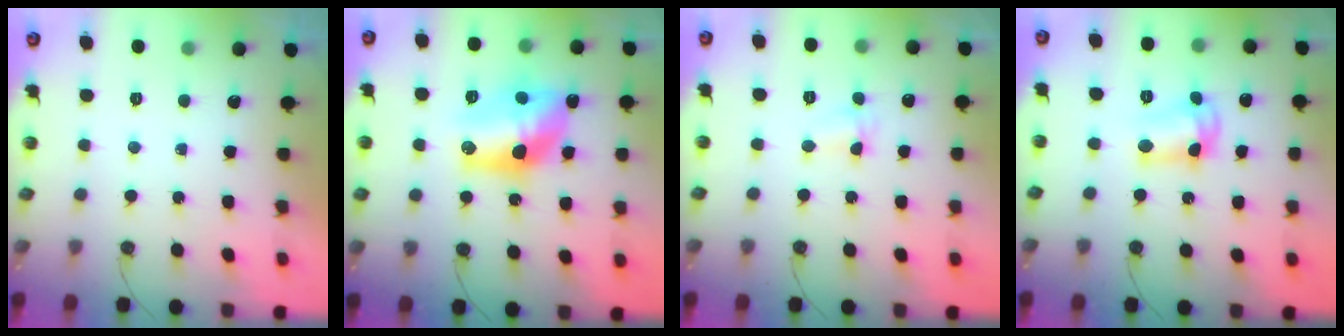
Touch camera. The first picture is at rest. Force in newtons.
{"total": 14.1, "press": 14.1, "slide": 1.1}
{"total": 2.8, "press": 2.6, "slide": 1.0}
{"total": 8.7, "press": 8.6, "slide": 0.6}